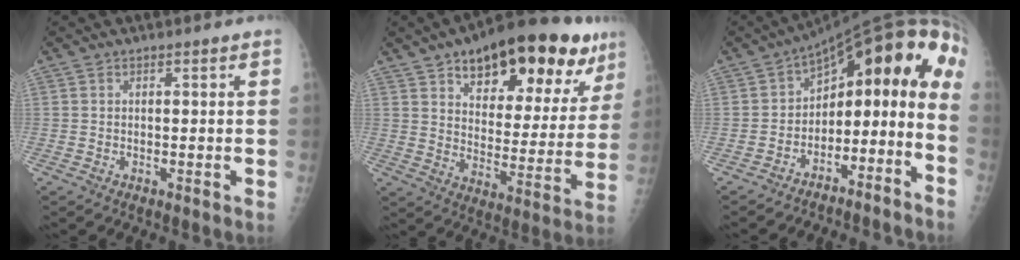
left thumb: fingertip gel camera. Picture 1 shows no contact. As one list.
[{"total": 26.4, "force": [15.8, 11.5, 17.8], "torque": [-0.209, -0.035, 0.229]}, {"total": 21.1, "force": [-8.7, 11.8, 15.2], "torque": [-0.169, 0.121, -0.123]}]